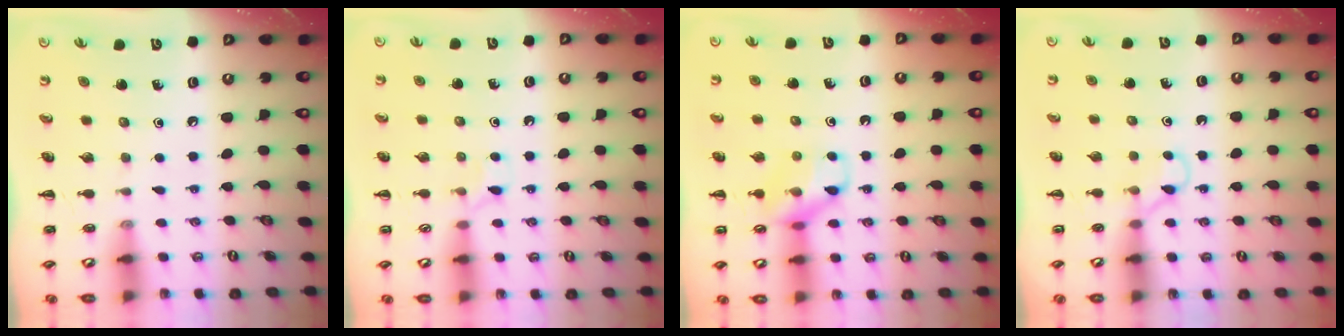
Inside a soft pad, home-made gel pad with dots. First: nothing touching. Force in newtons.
{"total": 4.5, "press": 4.2, "slide": 1.5}
{"total": 11.9, "press": 11.9, "slide": 1.0}
{"total": 2.9, "press": 2.8, "slide": 1.0}